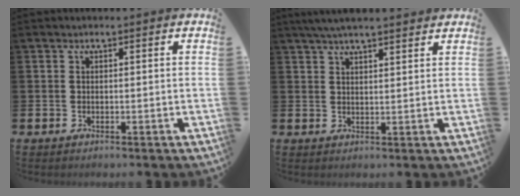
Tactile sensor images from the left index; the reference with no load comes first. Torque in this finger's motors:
{"motor_torque": [0.83, -0.94, 0.57, 0.21]}